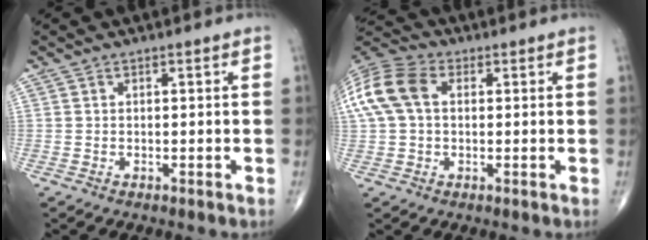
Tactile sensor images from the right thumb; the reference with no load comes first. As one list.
[{"total": 12.4, "force": [2.2, 8.4, 8.8], "torque": [-0.199, 0.031, 0.036]}]